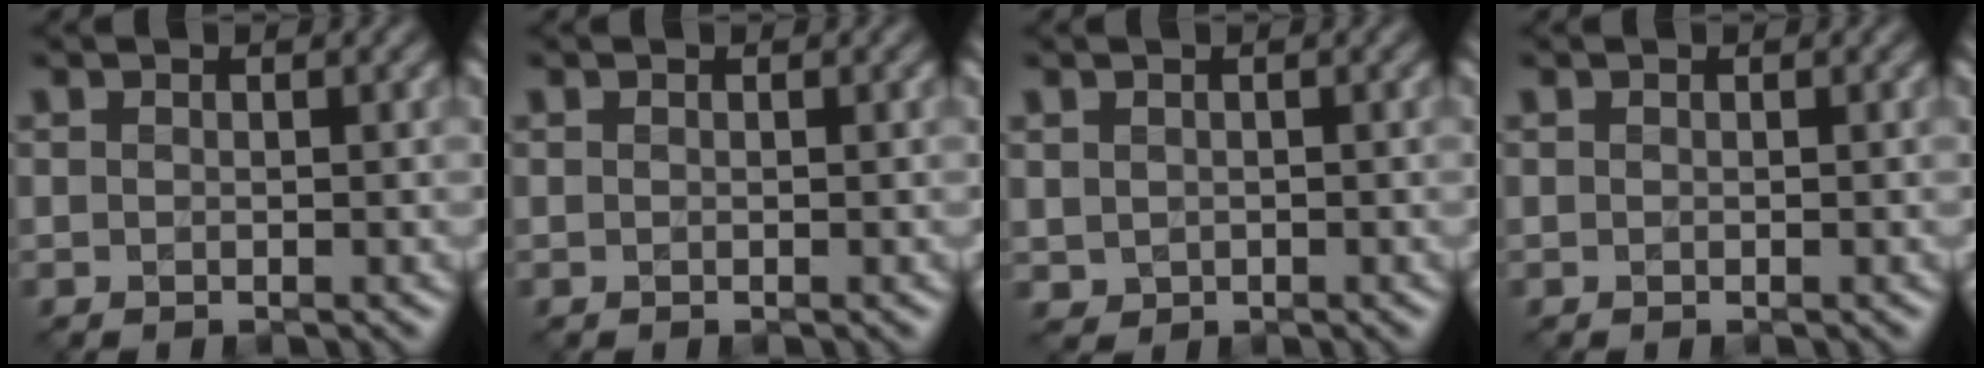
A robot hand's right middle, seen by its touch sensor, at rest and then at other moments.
{"total": 0.0}
{"total": 0.9, "force": [0.1, 0.8, 0.2], "torque": [-0.004, -0.005, 0.006]}
{"total": 0.0}